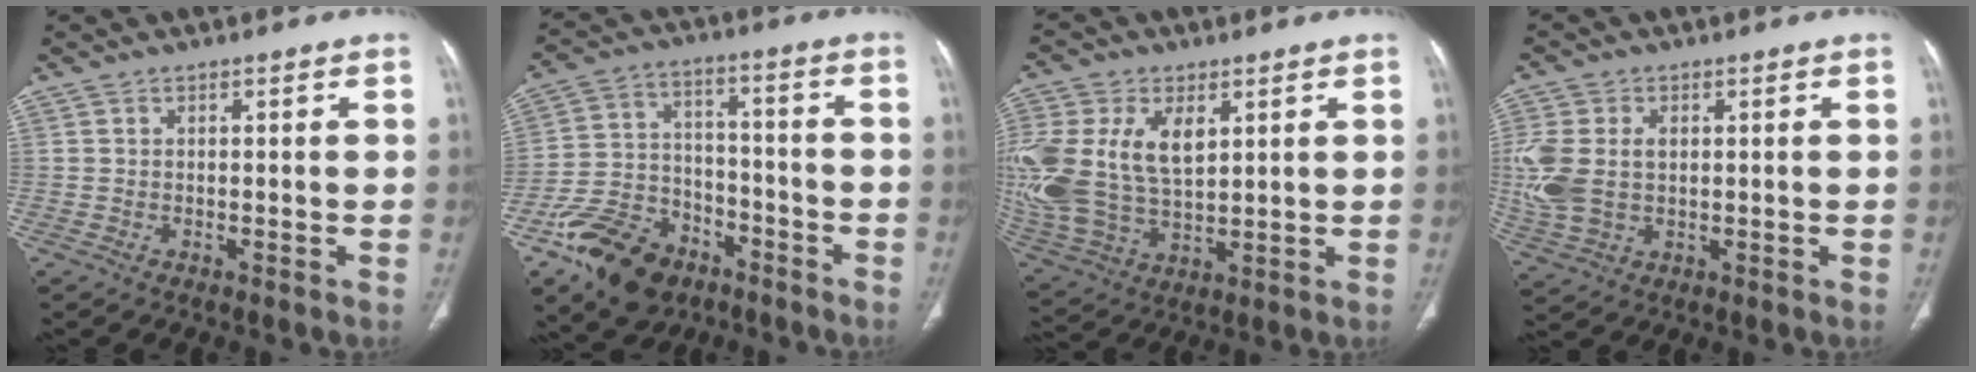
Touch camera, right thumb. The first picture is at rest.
{"total": 16.6, "force": [-9.8, 10.7, 8.1], "torque": [-0.120, 0.062, -0.169]}
{"total": 21.7, "force": [4.7, 13.2, 16.5], "torque": [-0.384, -0.003, 0.098]}
{"total": 11.5, "force": [0.9, 7.9, 8.3], "torque": [-0.203, 0.006, 0.029]}